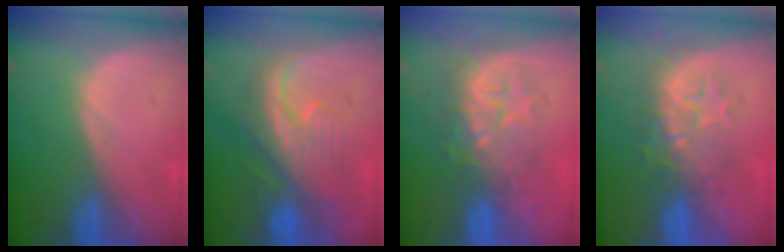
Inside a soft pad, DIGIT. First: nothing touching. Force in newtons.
{"total": 8.0, "press": 7.9, "slide": 1.2}
{"total": 9.2, "press": 8.0, "slide": 4.5}
{"total": 7.9, "press": 7.4, "slide": 2.7}